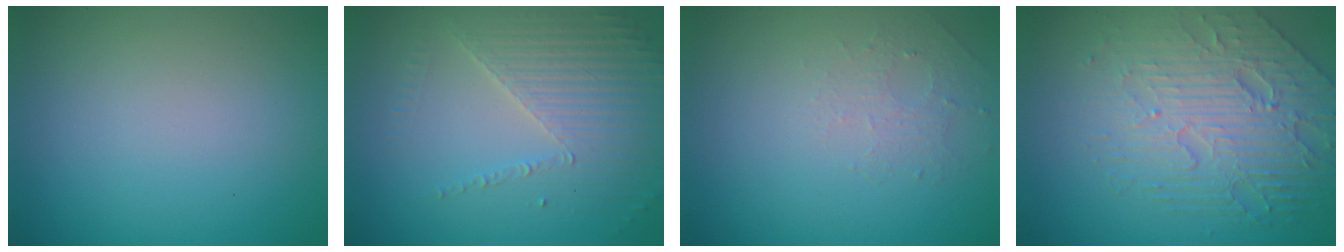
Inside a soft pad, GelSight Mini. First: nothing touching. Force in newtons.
{"total": 3.6, "press": 3.3, "slide": 1.4}
{"total": 1.3, "press": 0.7, "slide": 1.2}
{"total": 7.0, "press": 5.1, "slide": 4.8}